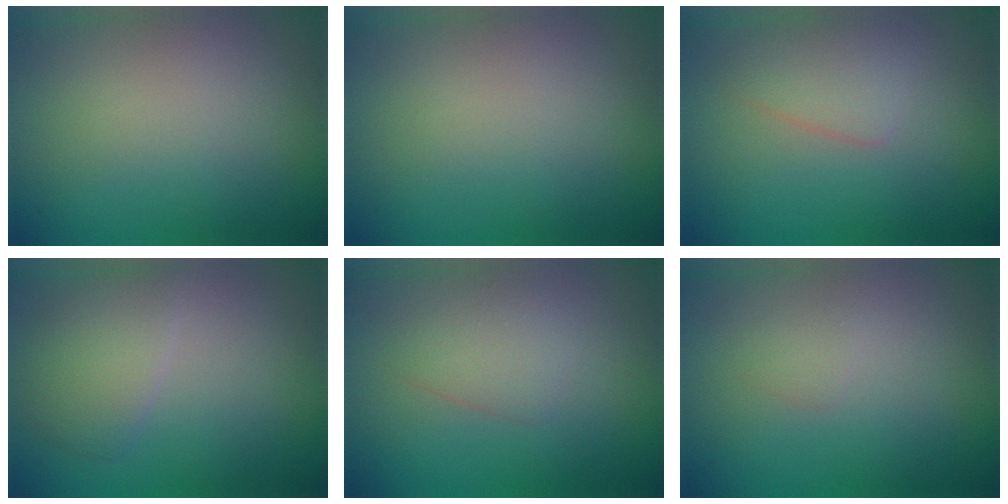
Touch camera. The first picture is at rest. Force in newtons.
{"total": 0.0}
{"total": 2.4, "press": 2.4, "slide": 0.1}
{"total": 3.2, "press": 3.2, "slide": 0.2}
{"total": 2.1, "press": 2.1, "slide": 0.1}
{"total": 0.8, "press": 0.8, "slide": 0.0}